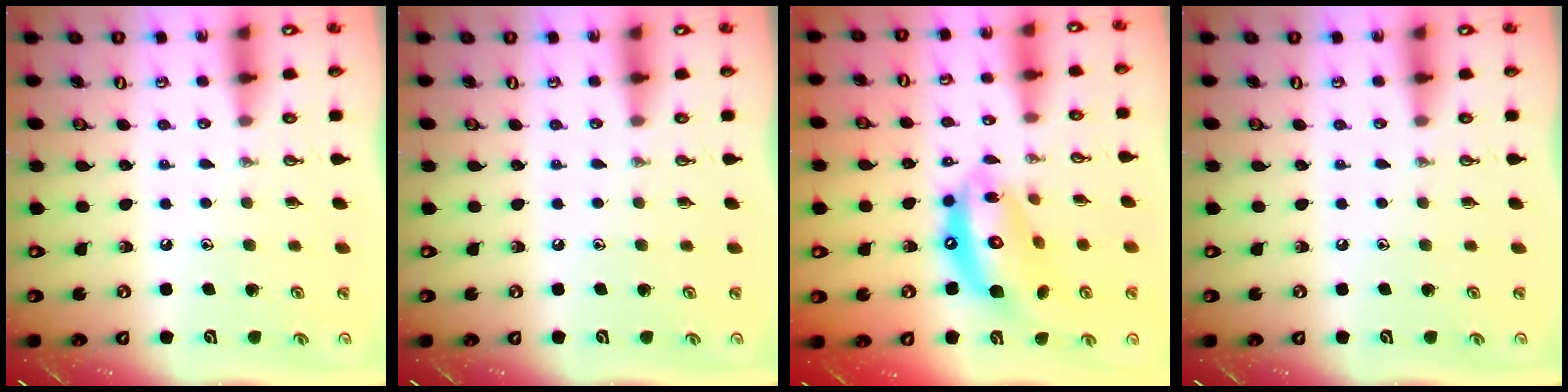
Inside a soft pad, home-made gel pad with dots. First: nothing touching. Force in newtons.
{"total": 0.0}
{"total": 15.4, "press": 15.3, "slide": 1.4}
{"total": 0.0}